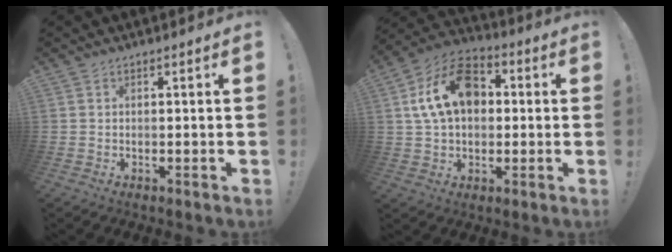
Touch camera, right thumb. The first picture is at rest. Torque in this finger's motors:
{"motor_torque": [1.62, 2.03, 1.67, 0.17, 0.12]}